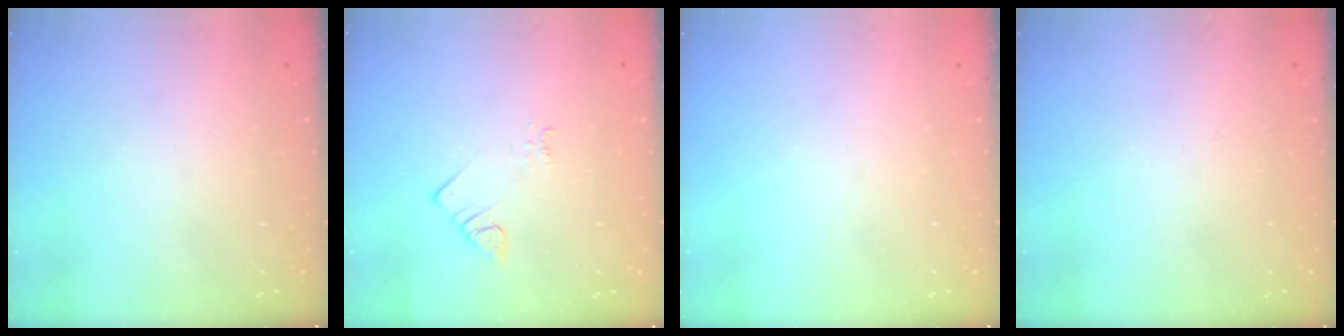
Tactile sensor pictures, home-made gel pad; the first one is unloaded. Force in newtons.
{"total": 2.1, "press": 2.1, "slide": 0.4}
{"total": 0.0}
{"total": 2.6, "press": 2.5, "slide": 0.3}